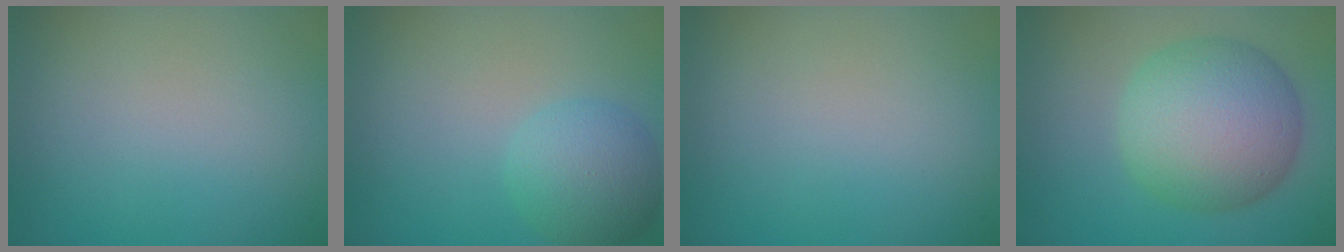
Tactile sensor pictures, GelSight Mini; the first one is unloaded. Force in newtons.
{"total": 4.3, "press": 4.3, "slide": 0.2}
{"total": 0.0}
{"total": 9.3, "press": 9.3, "slide": 0.1}